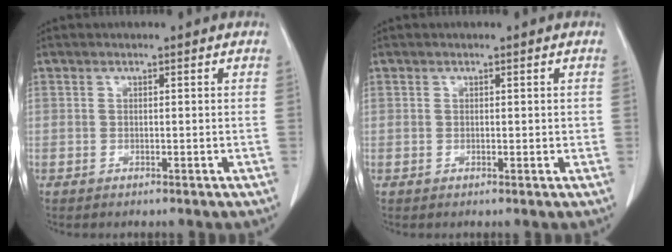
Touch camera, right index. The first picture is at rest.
{"total": 1.0, "force": [0.1, 0.7, 0.7], "torque": [-0.005, 0.002, 0.001]}